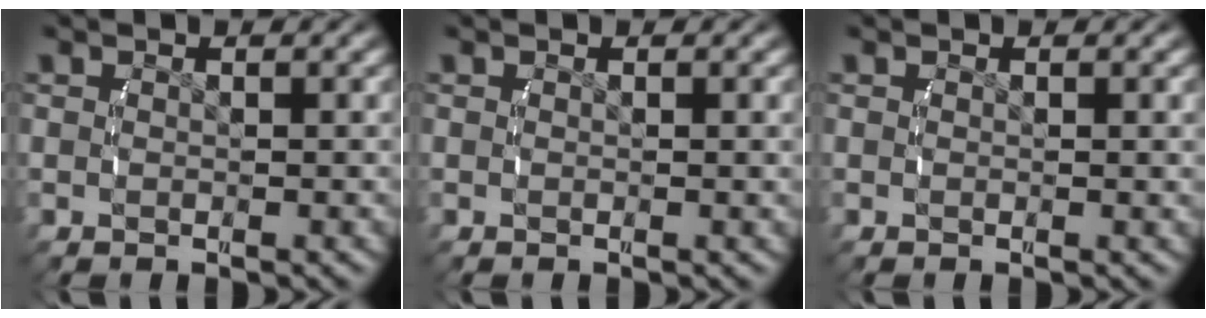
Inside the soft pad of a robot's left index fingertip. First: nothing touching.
{"total": 0.0}
{"total": 0.0}